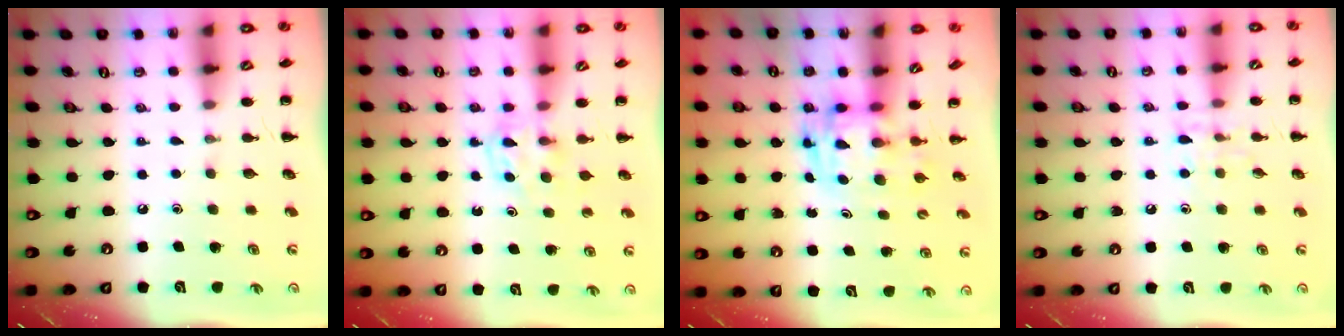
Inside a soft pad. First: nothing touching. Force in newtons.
{"total": 4.0, "press": 3.8, "slide": 1.3}
{"total": 2.9, "press": 2.8, "slide": 0.5}
{"total": 6.5, "press": 6.4, "slide": 1.2}